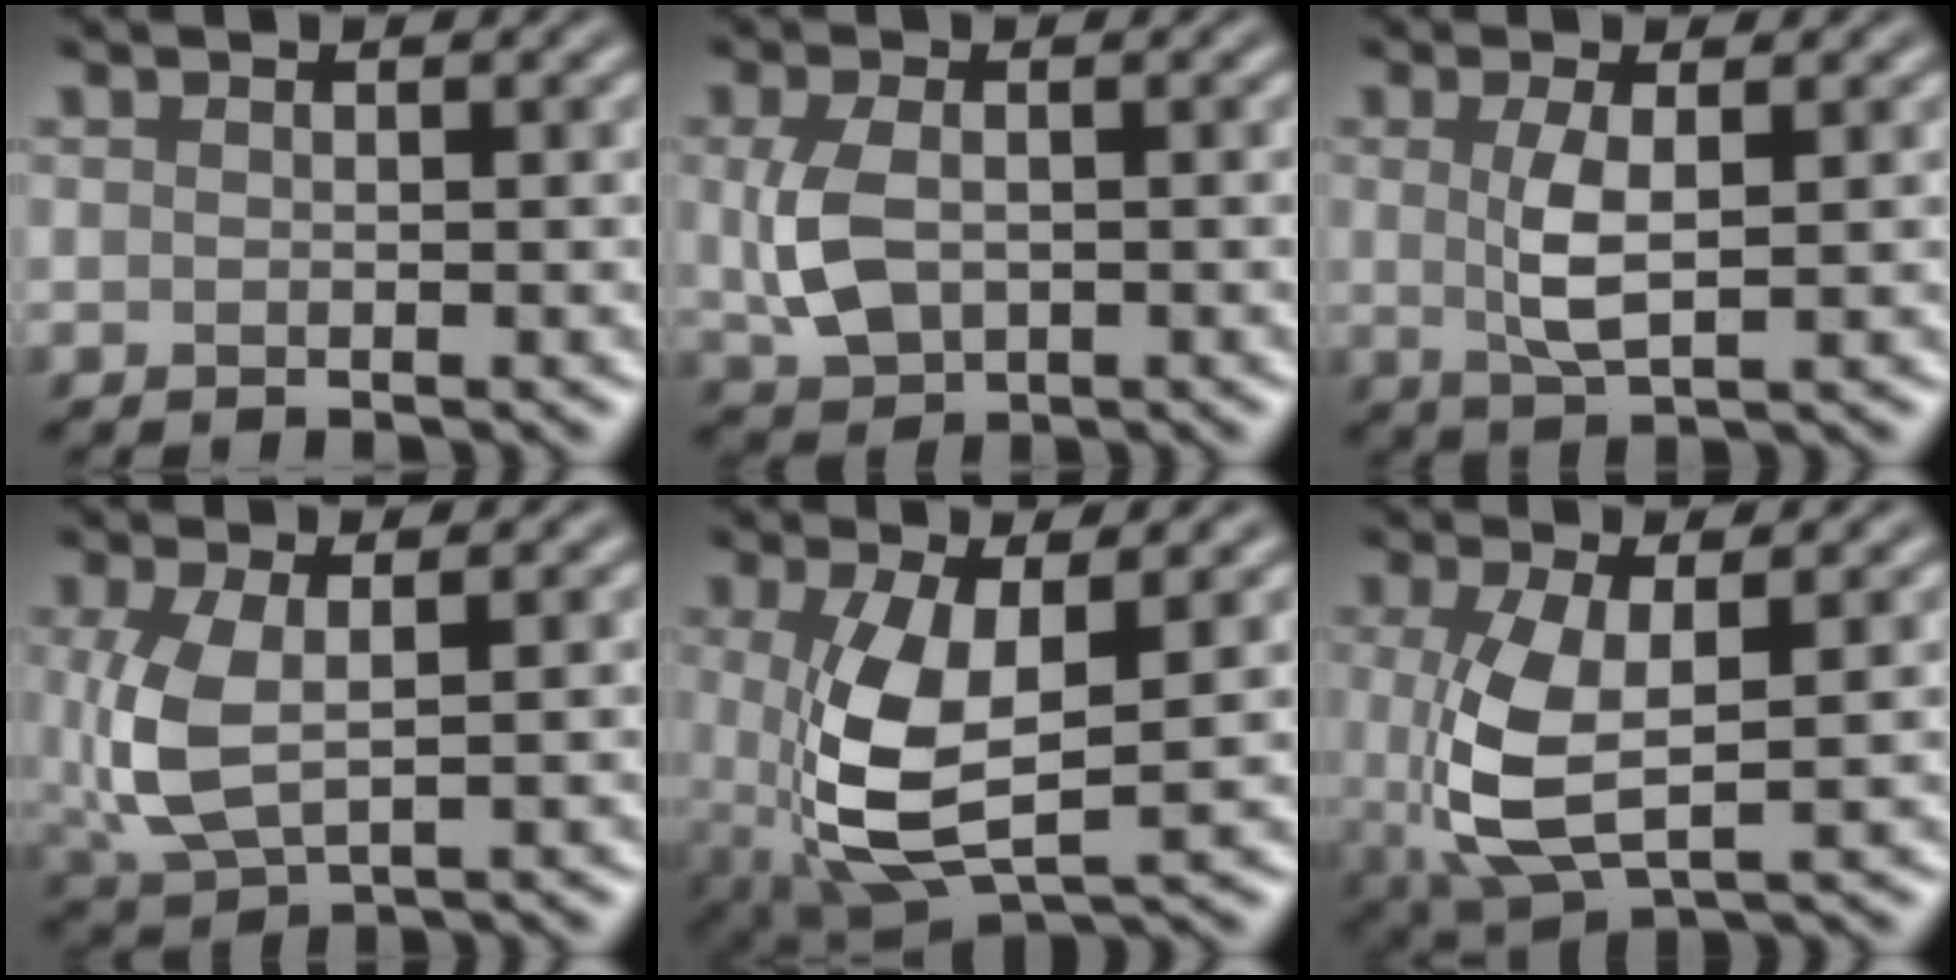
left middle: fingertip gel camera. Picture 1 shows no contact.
{"total": 4.2, "force": [0.0, 2.8, 3.2], "torque": [-0.078, -0.002, 0.005]}
{"total": 3.2, "force": [0.4, 0.9, 3.0], "torque": [-0.069, -0.003, 0.010]}
{"total": 5.1, "force": [0.4, 2.5, 4.4], "torque": [-0.115, -0.004, 0.012]}
{"total": 7.4, "force": [0.2, 3.2, 6.7], "torque": [-0.157, -0.011, 0.007]}
{"total": 6.3, "force": [0.2, 2.7, 5.7], "torque": [-0.140, -0.010, 0.008]}